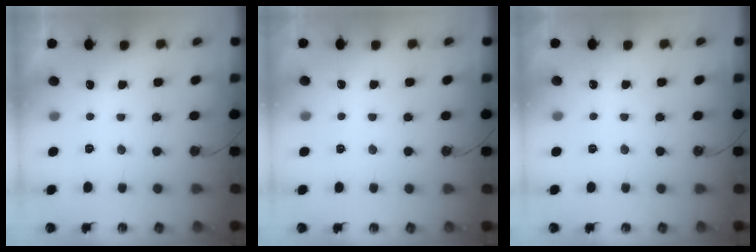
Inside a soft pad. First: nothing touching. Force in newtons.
{"total": 3.8, "press": 3.7, "slide": 0.5}
{"total": 2.1, "press": 2.0, "slide": 0.4}